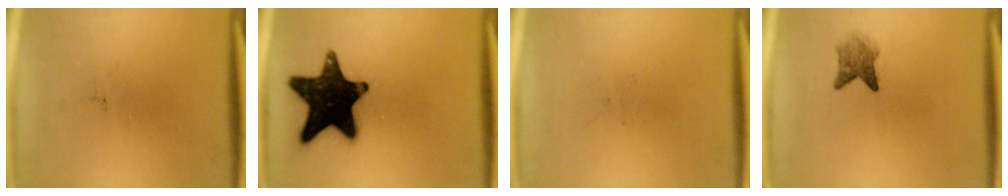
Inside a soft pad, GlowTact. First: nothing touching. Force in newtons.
{"total": 18.2}
{"total": 0.0}
{"total": 2.8}